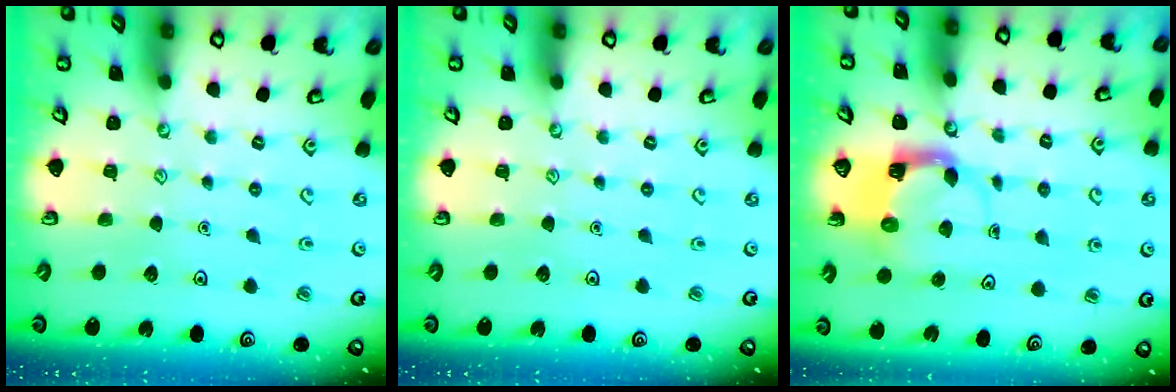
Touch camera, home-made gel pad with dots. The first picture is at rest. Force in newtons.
{"total": 0.0}
{"total": 4.0, "press": 3.9, "slide": 0.6}